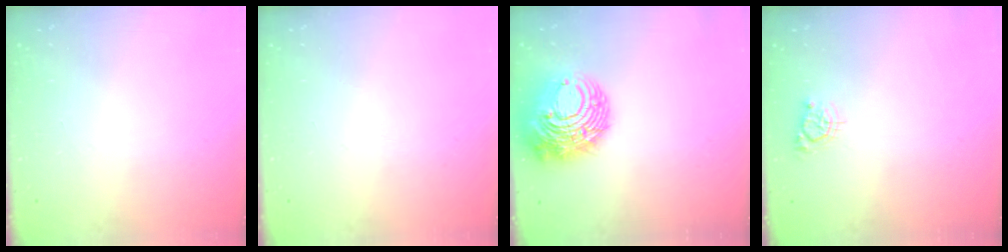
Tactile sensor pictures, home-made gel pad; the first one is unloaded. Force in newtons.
{"total": 0.0}
{"total": 15.2, "press": 15.1, "slide": 1.2}
{"total": 2.5, "press": 2.5, "slide": 0.4}